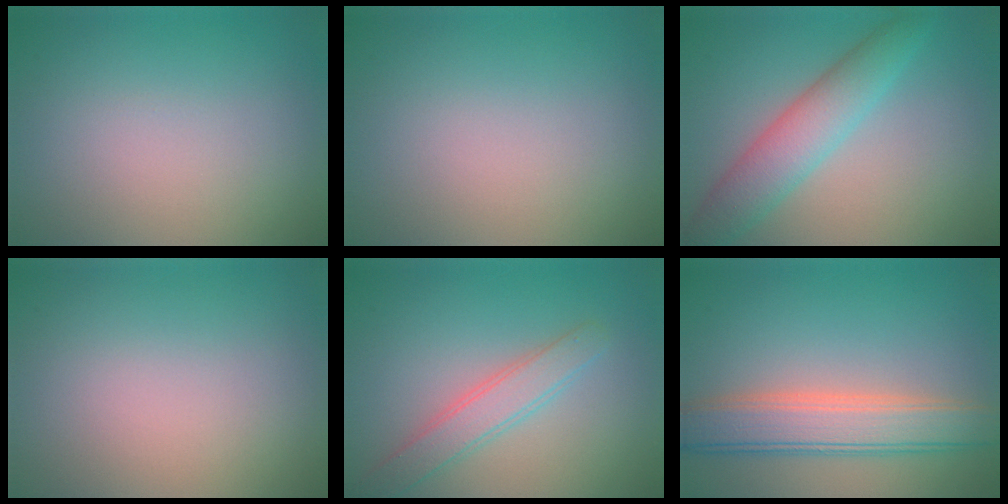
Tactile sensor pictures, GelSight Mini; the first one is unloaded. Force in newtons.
{"total": 0.0}
{"total": 4.7, "press": 4.7, "slide": 0.2}
{"total": 0.0}
{"total": 2.8, "press": 2.8, "slide": 0.1}
{"total": 5.3, "press": 5.3, "slide": 0.4}